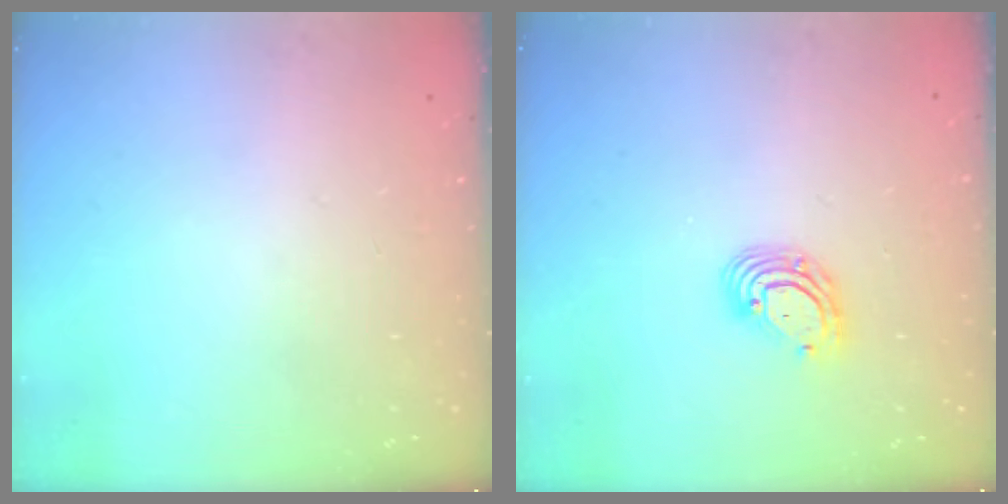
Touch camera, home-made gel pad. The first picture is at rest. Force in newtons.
{"total": 7.5, "press": 7.3, "slide": 1.3}